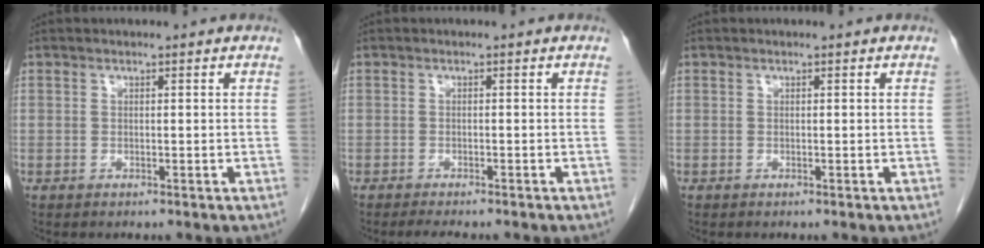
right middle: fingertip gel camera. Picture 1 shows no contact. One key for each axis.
{"total": 4.1, "fx": -3.5, "fy": 0.6, "fz": 2.1, "tx": -0.028, "ty": -0.009, "tz": -0.045}
{"total": 0.0}